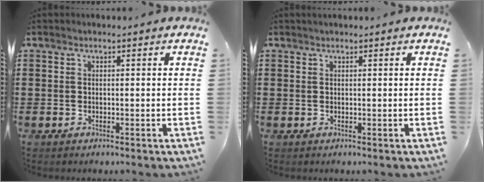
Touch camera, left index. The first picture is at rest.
{"total": 0.0}